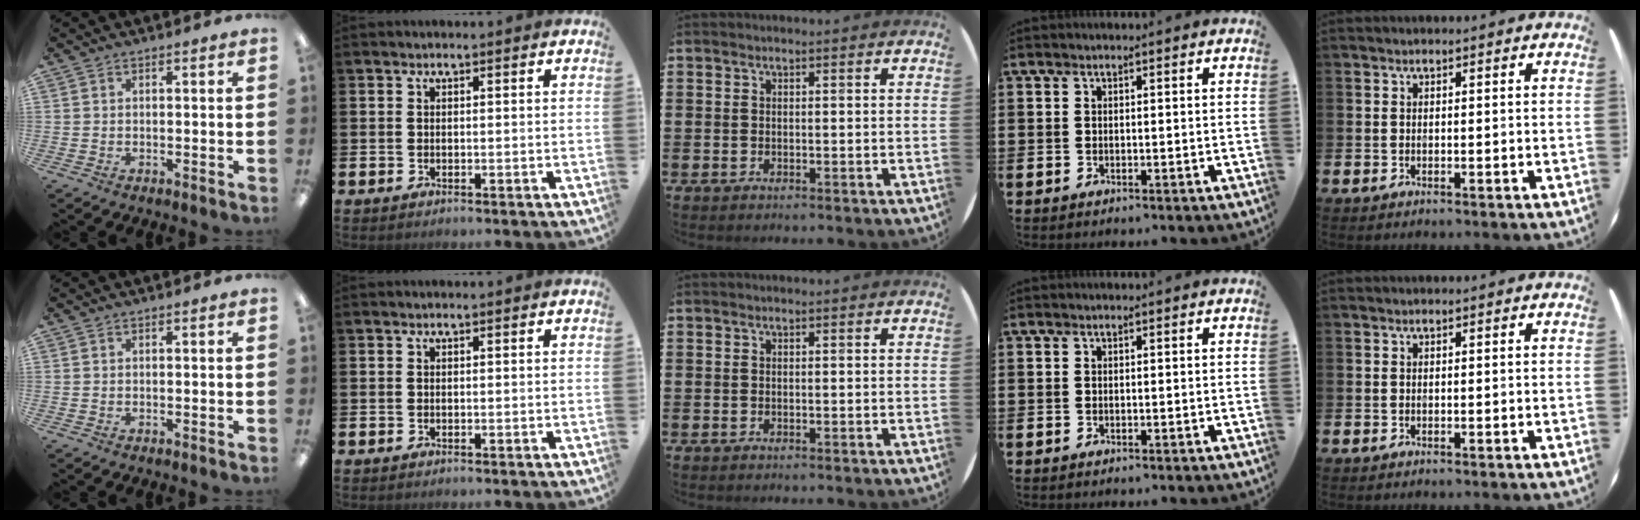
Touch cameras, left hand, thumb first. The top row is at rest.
{}